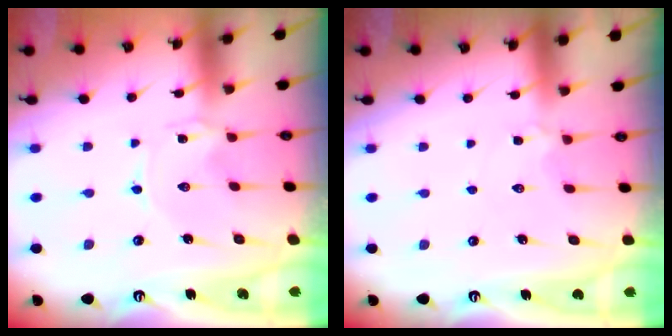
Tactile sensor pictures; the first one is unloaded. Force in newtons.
{"total": 2.1, "press": 2.0, "slide": 0.6}